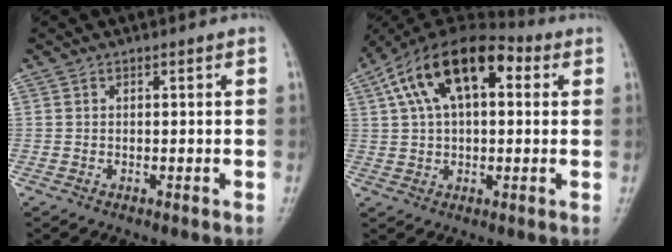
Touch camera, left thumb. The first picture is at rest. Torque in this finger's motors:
{"motor_torque": [-0.57, 1.93, 1.85, -0.81, 0.22]}